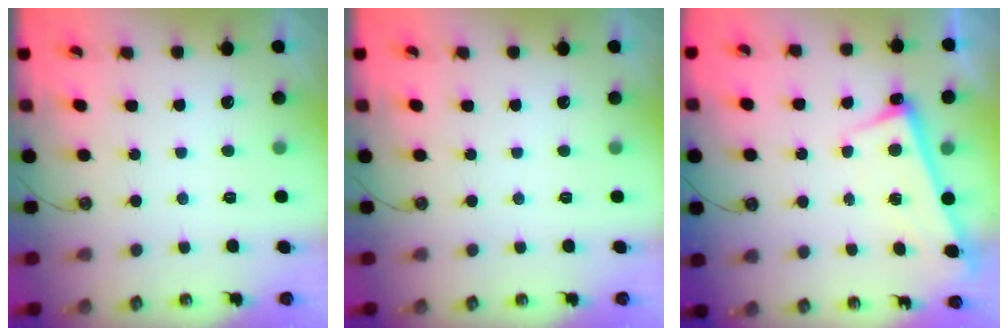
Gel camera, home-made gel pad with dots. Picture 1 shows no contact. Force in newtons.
{"total": 0.0}
{"total": 2.7, "press": 2.7, "slide": 0.5}